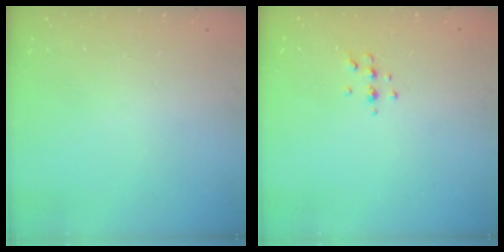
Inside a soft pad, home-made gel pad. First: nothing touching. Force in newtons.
{"total": 5.2, "press": 5.0, "slide": 1.1}